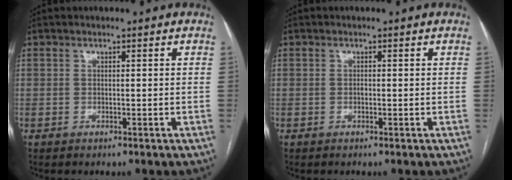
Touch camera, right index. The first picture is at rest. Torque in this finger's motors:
{"motor_torque": [0.23, 0.19, 0.05, 0.02]}